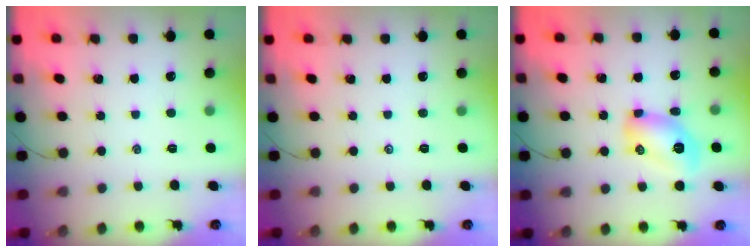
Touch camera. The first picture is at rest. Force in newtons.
{"total": 0.0}
{"total": 9.5, "press": 9.4, "slide": 1.3}